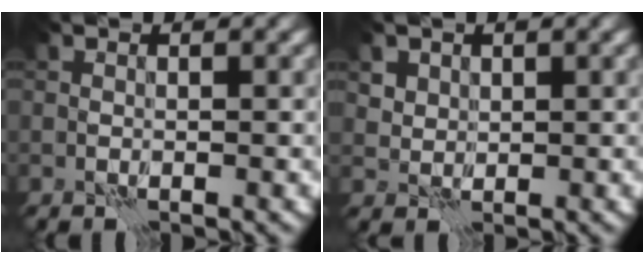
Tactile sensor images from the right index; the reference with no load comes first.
{"total": 2.5, "force": [1.5, 1.9, 0.8], "torque": [-0.042, -0.003, 0.042]}